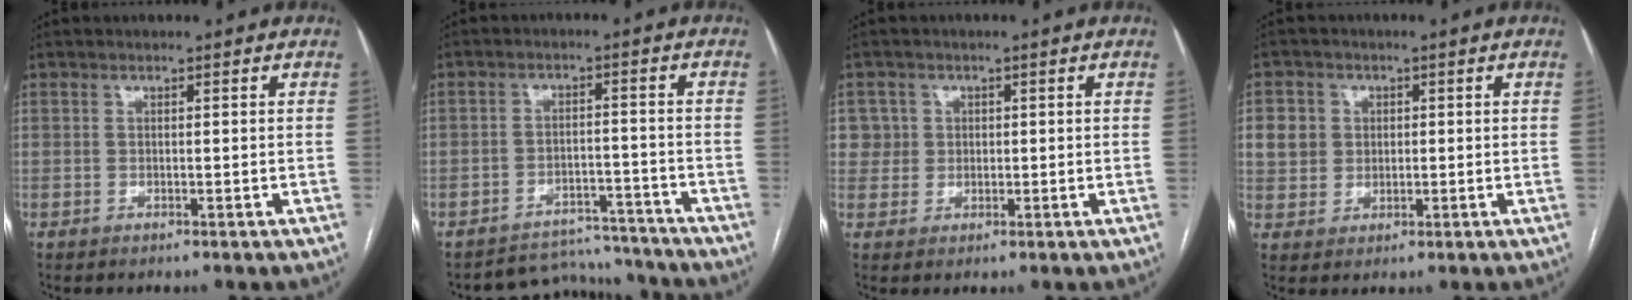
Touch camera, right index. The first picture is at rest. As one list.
[{"total": 8.8, "force": [-8.5, 2.1, -1.1], "torque": [0.022, 0.027, -0.119]}, {"total": 3.5, "force": [1.0, 3.4, -0.3], "torque": [0.028, 0.007, 0.015]}, {"total": 5.2, "force": [1.1, 4.9, 1.2], "torque": [-0.019, 0.013, 0.026]}]